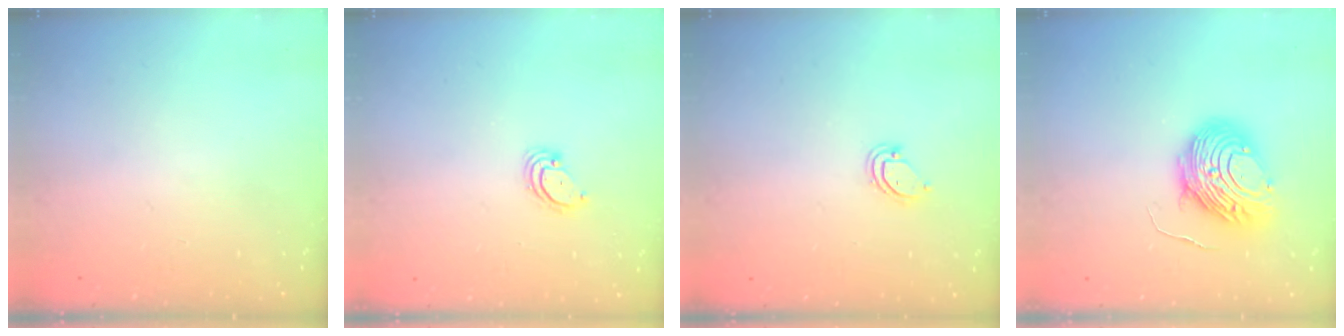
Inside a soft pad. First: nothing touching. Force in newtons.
{"total": 2.8, "press": 2.8, "slide": 0.2}
{"total": 3.1, "press": 3.1, "slide": 0.2}
{"total": 11.6, "press": 11.5, "slide": 1.2}